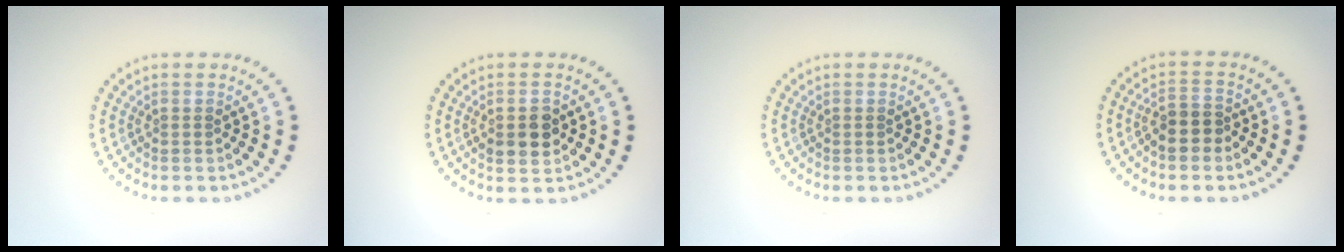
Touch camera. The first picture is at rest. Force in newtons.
{"total": 2.9, "press": 2.9, "slide": 0.3}
{"total": 0.0}
{"total": 2.6, "press": 2.4, "slide": 1.1}